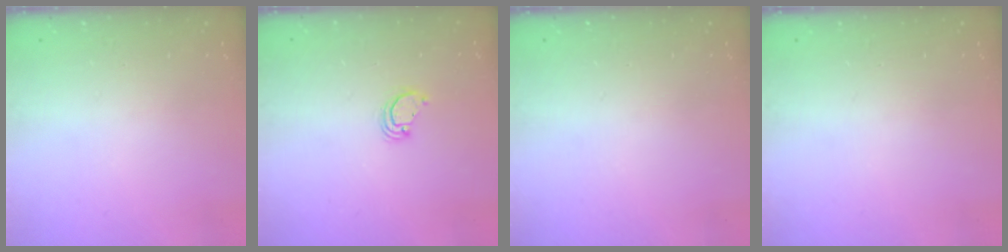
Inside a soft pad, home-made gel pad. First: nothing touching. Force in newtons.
{"total": 3.4, "press": 3.4, "slide": 0.2}
{"total": 0.0}
{"total": 0.0}